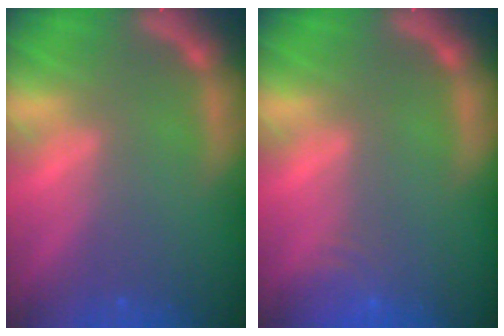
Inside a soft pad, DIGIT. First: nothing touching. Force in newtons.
{"total": 3.0}